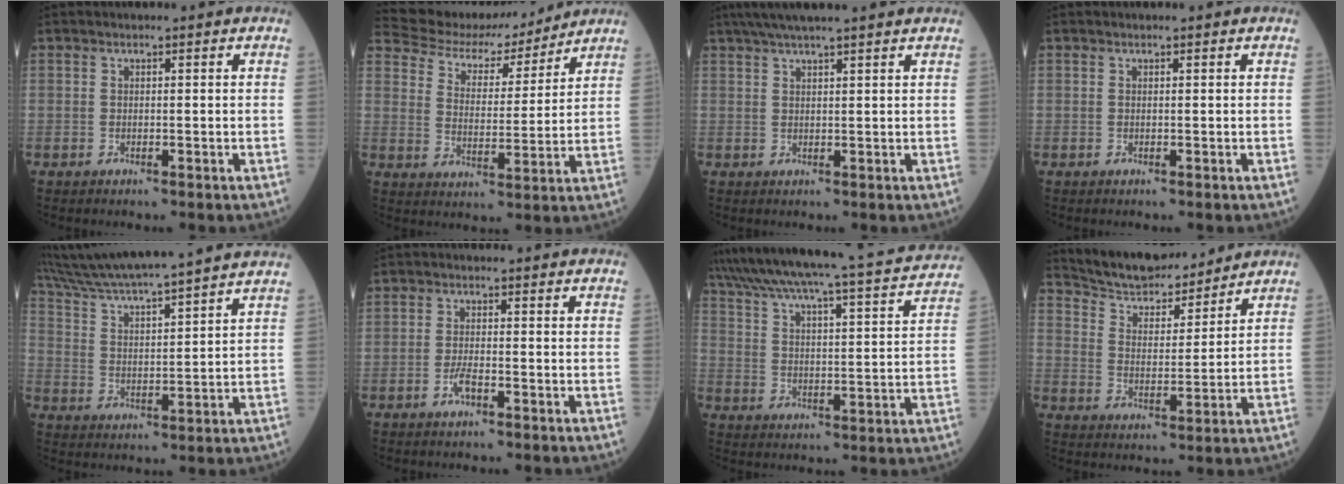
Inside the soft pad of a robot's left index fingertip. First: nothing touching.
{"total": 13.0, "force": [12.2, 3.8, 2.5], "torque": [-0.045, 0.014, 0.188]}
{"total": 9.0, "force": [7.4, -0.4, 5.0], "torque": [-0.078, 0.037, 0.105]}
{"total": 0.0}
{"total": 20.2, "force": [18.1, -0.6, 8.8], "torque": [-0.163, 0.006, 0.278]}
{"total": 2.1, "force": [-1.1, 0.4, 1.7], "torque": [-0.040, -0.001, -0.023]}
{"total": 25.3, "force": [22.8, 0.9, 10.8], "torque": [-0.186, -0.019, 0.310]}
{"total": 12.4, "force": [11.7, 2.6, 3.1], "torque": [-0.055, 0.009, 0.200]}